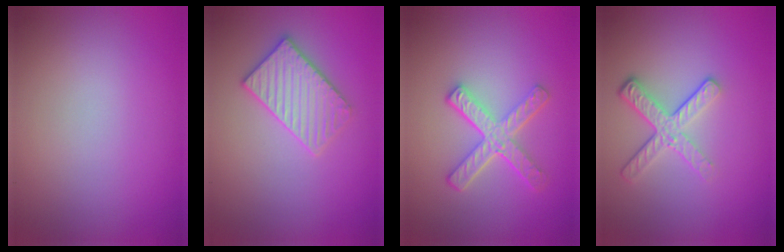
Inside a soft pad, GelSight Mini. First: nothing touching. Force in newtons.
{"total": 3.4, "press": 3.4, "slide": 0.5}
{"total": 4.6, "press": 3.3, "slide": 3.2}
{"total": 3.7, "press": 2.7, "slide": 2.5}